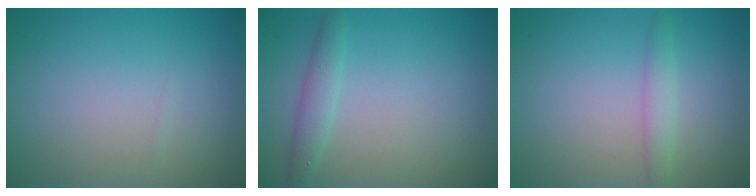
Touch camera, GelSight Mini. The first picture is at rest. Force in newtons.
{"total": 1.8, "press": 1.8, "slide": 0.1}
{"total": 1.6, "press": 1.6, "slide": 0.1}